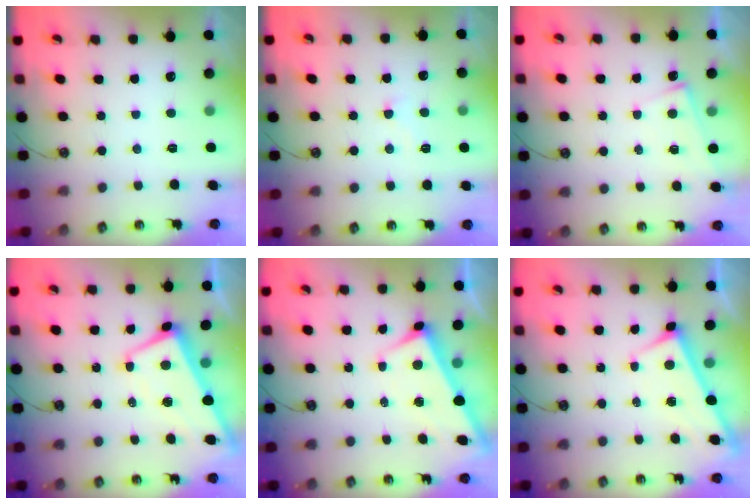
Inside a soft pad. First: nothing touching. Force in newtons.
{"total": 2.5, "press": 2.5, "slide": 0.4}
{"total": 1.8, "press": 1.8, "slide": 0.3}
{"total": 0.9, "press": 0.2, "slide": 0.9}
{"total": 2.8, "press": 2.7, "slide": 0.5}
{"total": 3.1, "press": 3.1, "slide": 0.2}